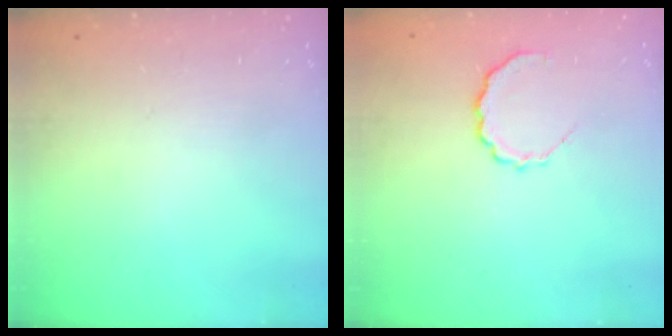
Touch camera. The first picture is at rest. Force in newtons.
{"total": 6.1, "press": 6.0, "slide": 1.1}